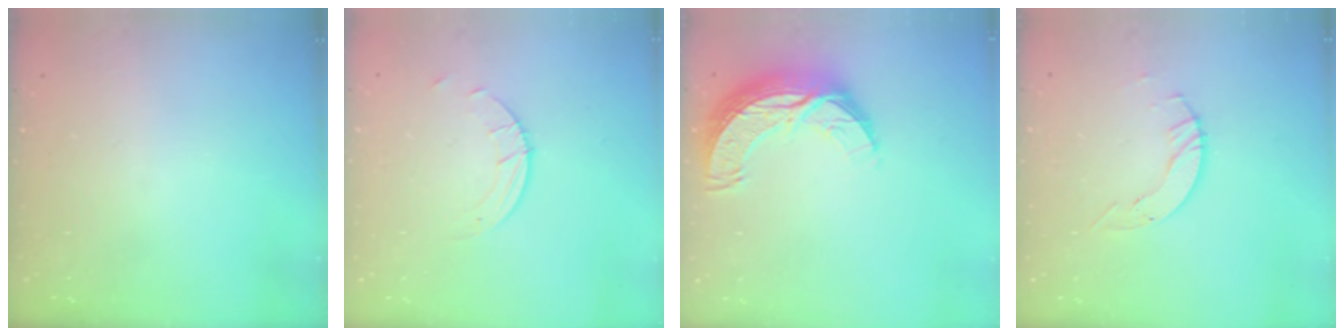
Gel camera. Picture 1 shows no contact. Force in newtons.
{"total": 2.7, "press": 2.7, "slide": 0.3}
{"total": 10.2, "press": 10.2, "slide": 0.6}
{"total": 4.0, "press": 4.0, "slide": 0.5}